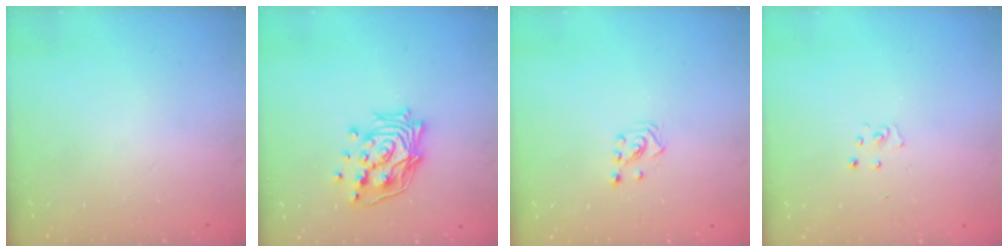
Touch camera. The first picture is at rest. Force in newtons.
{"total": 15.4, "press": 15.2, "slide": 1.9}
{"total": 2.3, "press": 2.2, "slide": 0.8}
{"total": 2.6, "press": 2.6, "slide": 0.2}